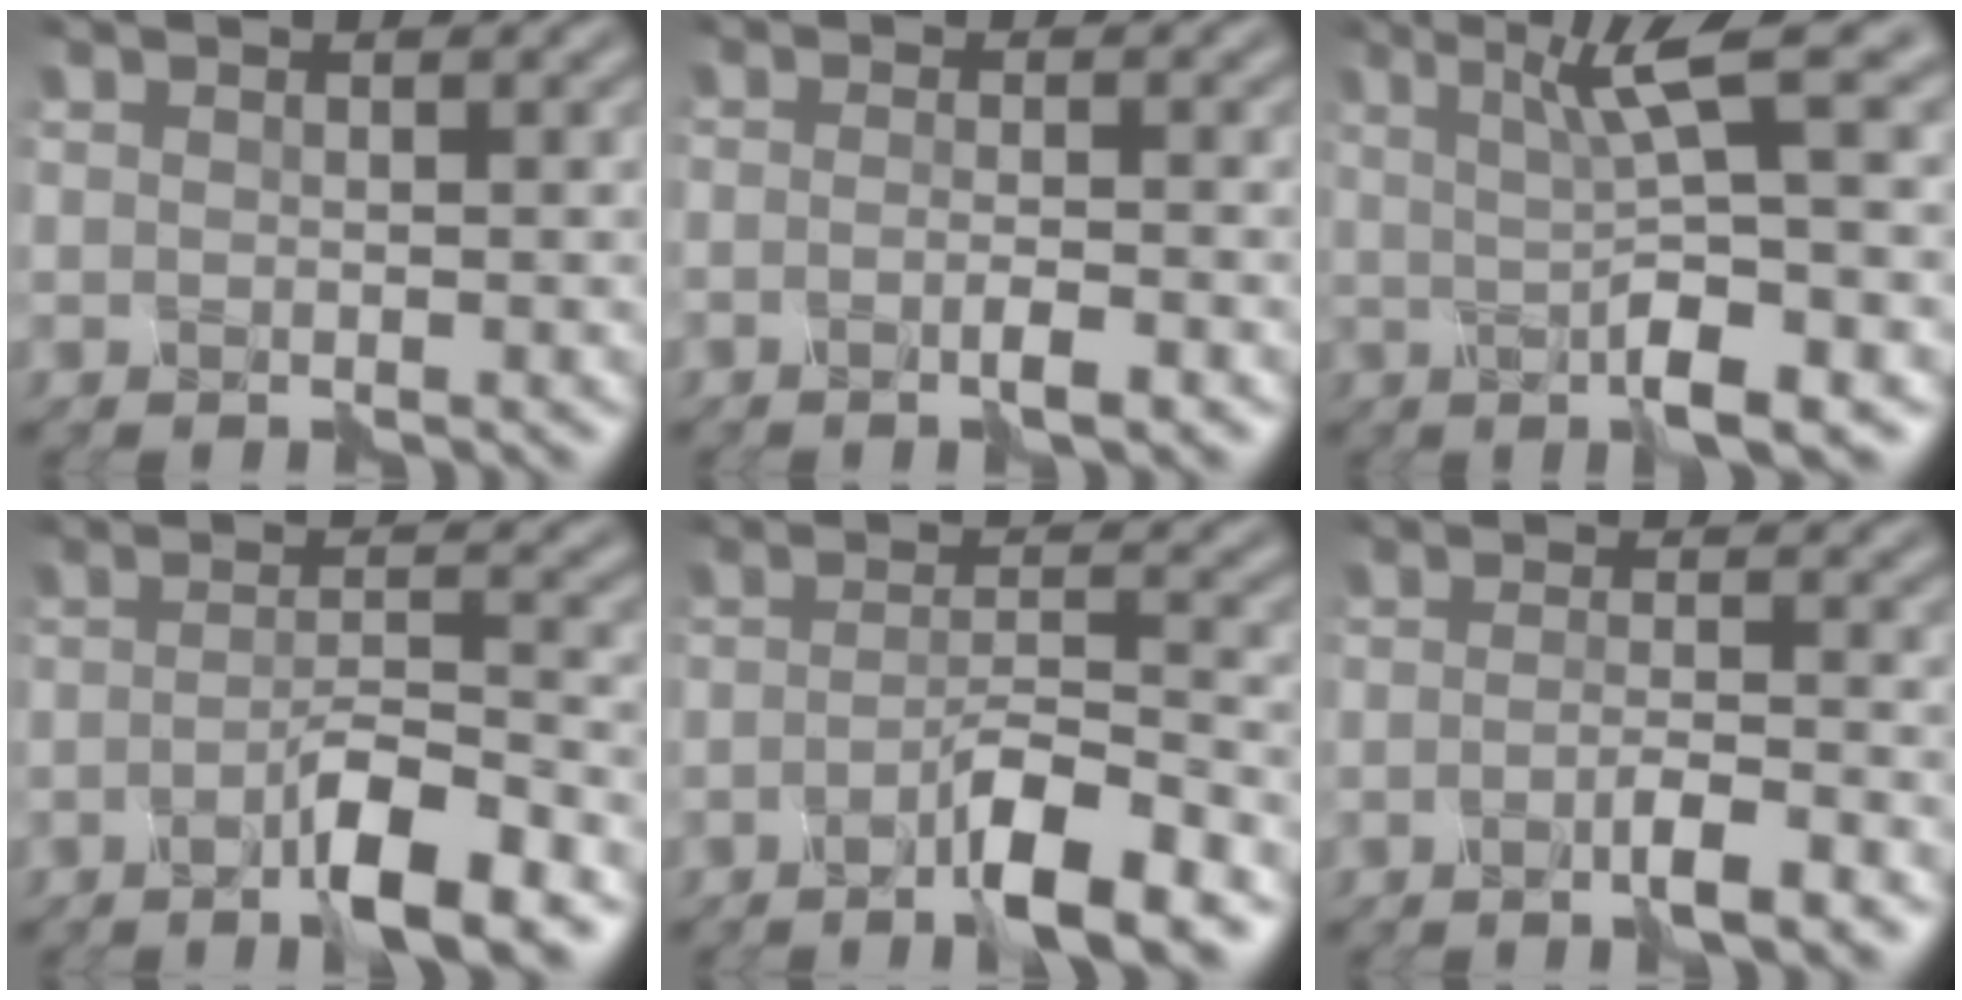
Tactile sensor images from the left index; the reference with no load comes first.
{"total": 2.0, "force": [-1.5, -0.2, 1.2], "torque": [-0.023, 0.000, -0.029]}
{"total": 6.3, "force": [0.4, 0.4, 6.3], "torque": [-0.105, 0.009, 0.009]}
{"total": 5.1, "force": [-3.2, 0.3, 4.0], "torque": [-0.066, 0.001, -0.059]}
{"total": 4.9, "force": [-3.3, 0.2, 3.6], "torque": [-0.062, 0.002, -0.062]}
{"total": 3.0, "force": [-2.2, 0.0, 2.0], "torque": [-0.038, 0.001, -0.042]}